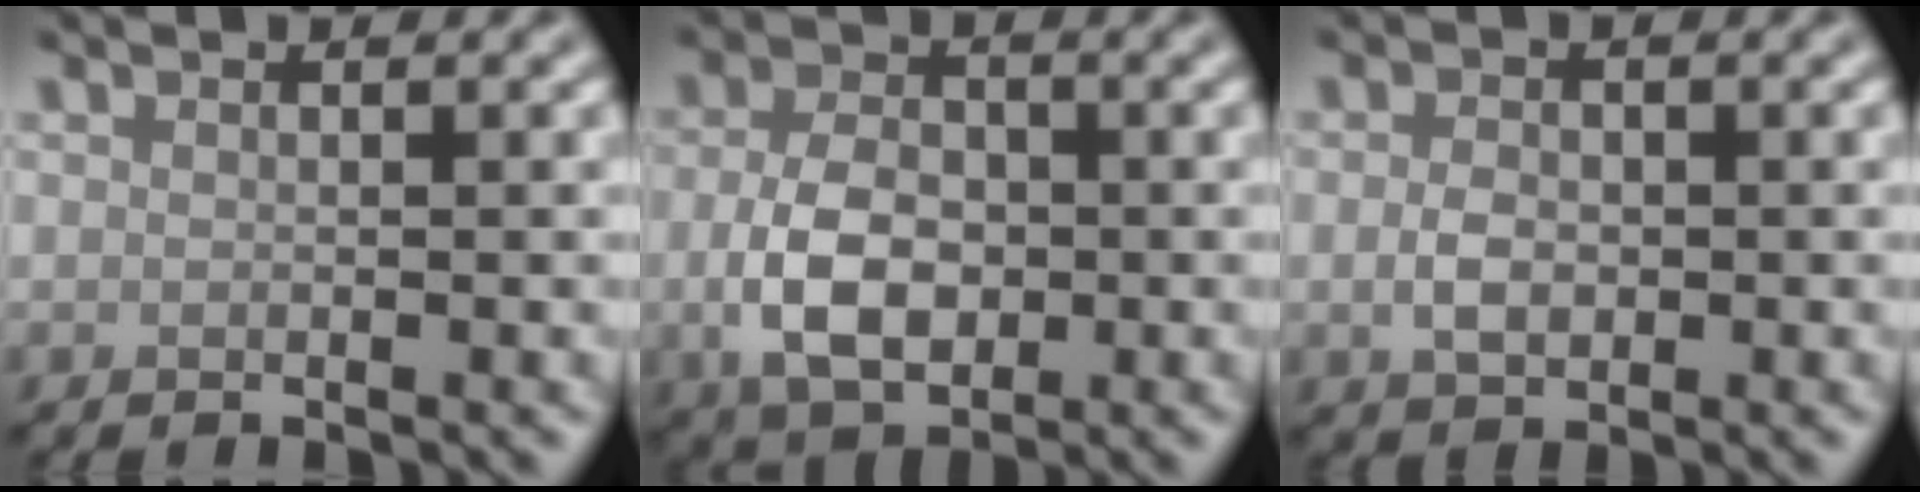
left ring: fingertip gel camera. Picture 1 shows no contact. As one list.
[{"total": 5.7, "force": [-0.8, 3.8, 4.1], "torque": [-0.091, -0.007, -0.016]}, {"total": 2.3, "force": [-0.3, 1.6, 1.6], "torque": [-0.033, -0.002, -0.006]}]